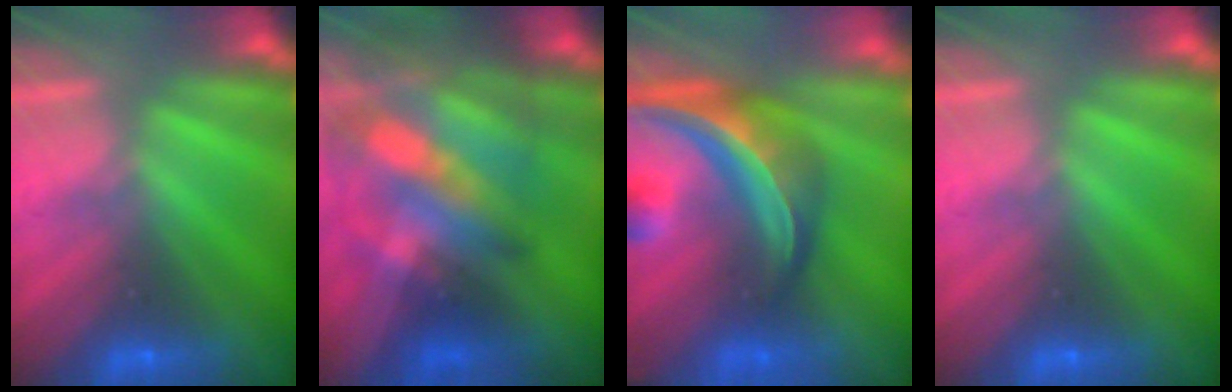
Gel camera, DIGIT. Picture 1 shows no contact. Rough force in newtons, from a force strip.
{"total": 8.7}
{"total": 8.5}
{"total": 0.0}